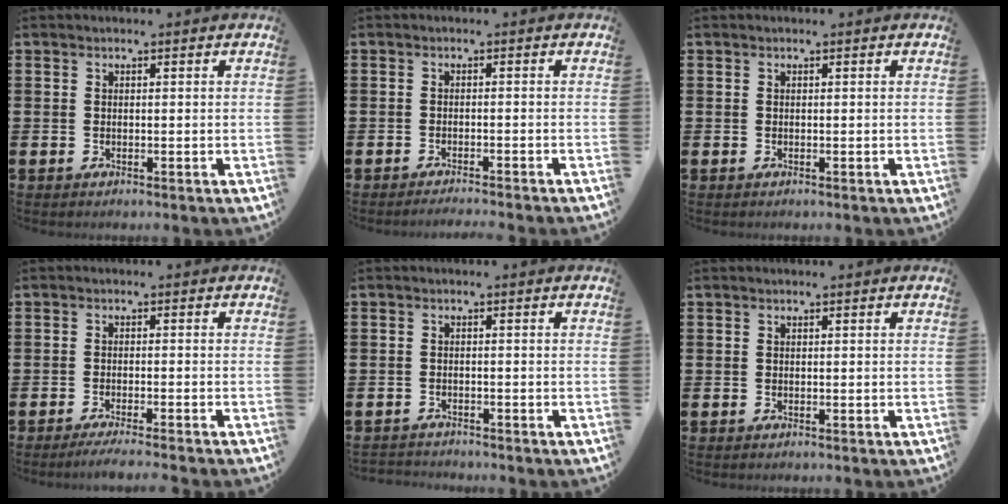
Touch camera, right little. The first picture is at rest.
{"total": 1.2, "force": [-1.1, -0.3, 0.2], "torque": [-0.002, 0.001, -0.023]}
{"total": 0.0}
{"total": 1.8, "force": [-1.5, -0.2, 0.9], "torque": [-0.013, 0.002, -0.029]}
{"total": 1.1, "force": [-1.1, 0.1, -0.1], "torque": [-0.001, 0.003, -0.024]}
{"total": 0.0}